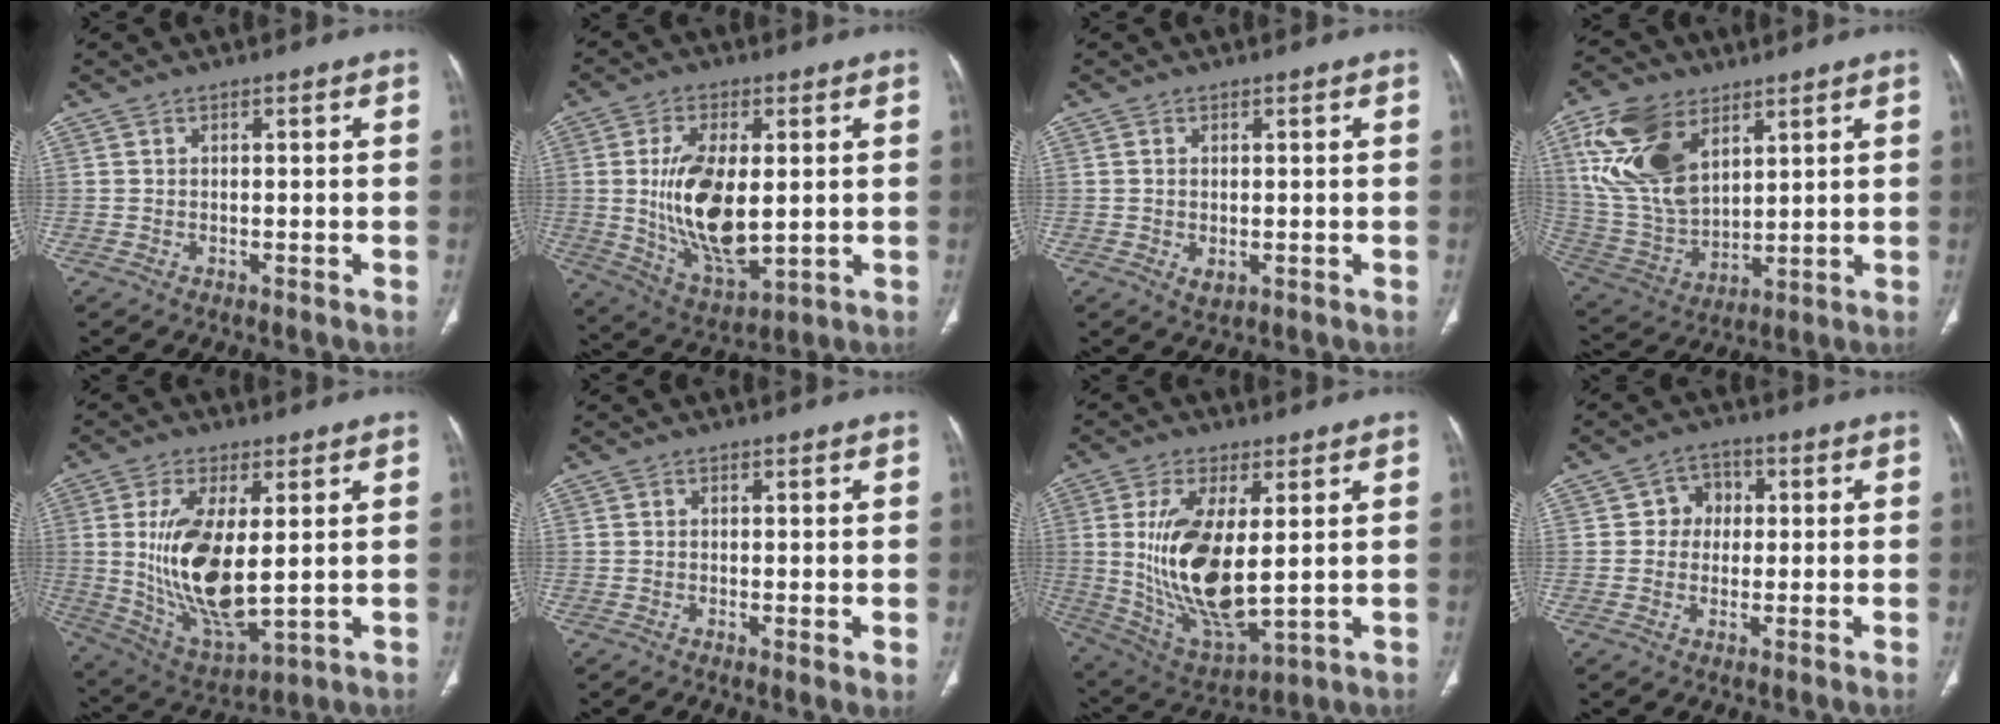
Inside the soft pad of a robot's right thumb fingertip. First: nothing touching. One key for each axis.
{"total": 15.9, "fx": 0.8, "fy": 7.8, "fz": 13.8, "tx": -0.248, "ty": -0.021, "tz": 0.028}
{"total": 2.2, "fx": -0.3, "fy": 1.4, "fz": 1.7, "tx": -0.033, "ty": -0.004, "tz": 0.000}
{"total": 18.1, "fx": 7.9, "fy": 11.0, "fz": 12.0, "tx": -0.222, "ty": -0.023, "tz": 0.164}
{"total": 16.6, "fx": 1.5, "fy": 7.1, "fz": 14.9, "tx": -0.285, "ty": -0.026, "tz": 0.046}
{"total": 1.7, "fx": 0.0, "fy": 0.4, "fz": 1.7, "tx": -0.032, "ty": -0.008, "tz": -0.004}
{"total": 18.1, "fx": 1.8, "fy": 7.8, "fz": 16.2, "tx": -0.309, "ty": -0.025, "tz": 0.052}
{"total": 5.2, "fx": 0.6, "fy": 4.6, "fz": 2.2, "tx": 0.002, "ty": 0.010, "tz": 0.002}